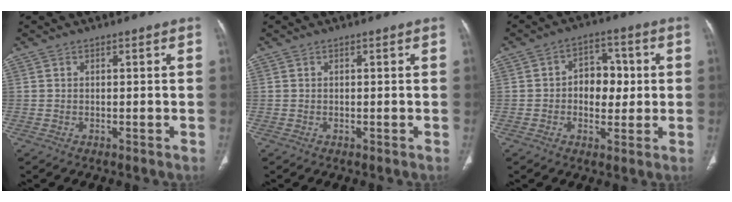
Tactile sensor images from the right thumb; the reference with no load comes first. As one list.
[{"total": 0.0}, {"total": 8.1, "force": [0.3, 5.9, 5.6], "torque": [-0.040, 0.014, 0.002]}]